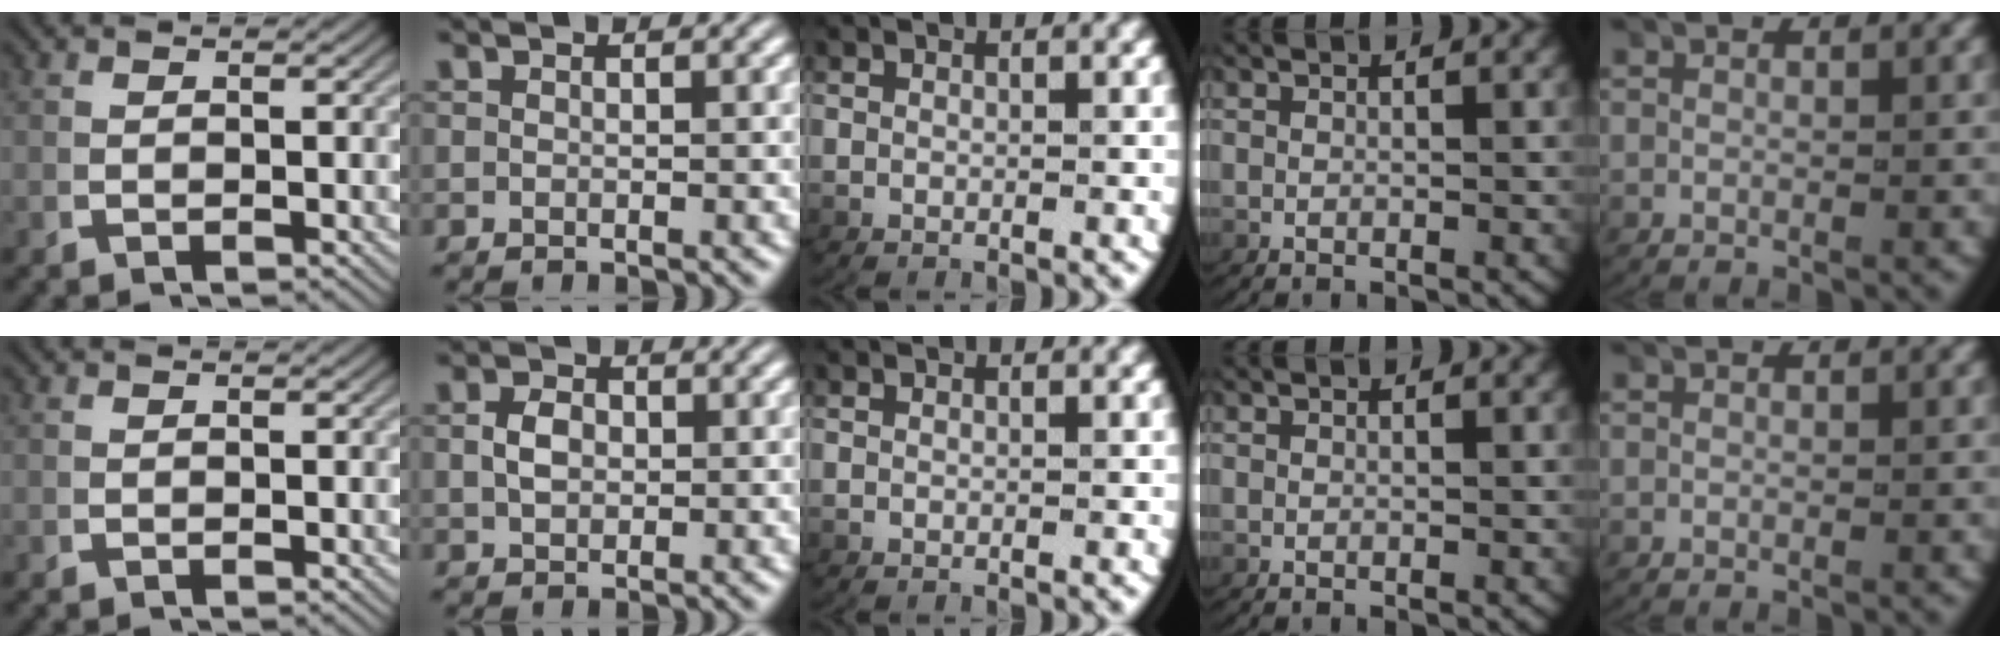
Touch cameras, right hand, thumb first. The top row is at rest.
{"index": {"total": 1.0, "force": [0.1, 0.2, 1.0], "torque": [-0.010, -0.007, 0.011]}}